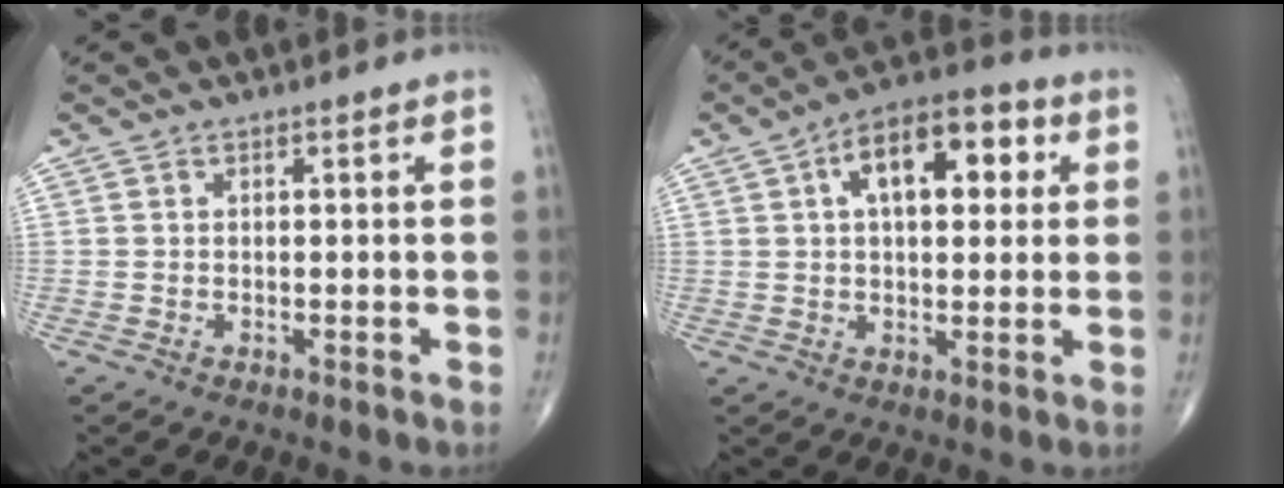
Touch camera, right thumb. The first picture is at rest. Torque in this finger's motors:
{"motor_torque": [0.60, 3.15, 1.39, 0.36, 0.13]}